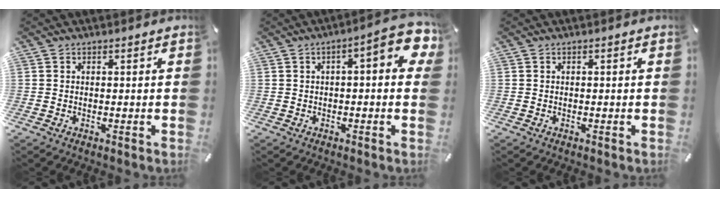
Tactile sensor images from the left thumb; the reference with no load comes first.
{"total": 8.4, "force": [2.2, 2.8, 7.7], "torque": [-0.100, -0.021, 0.035]}
{"total": 0.0}